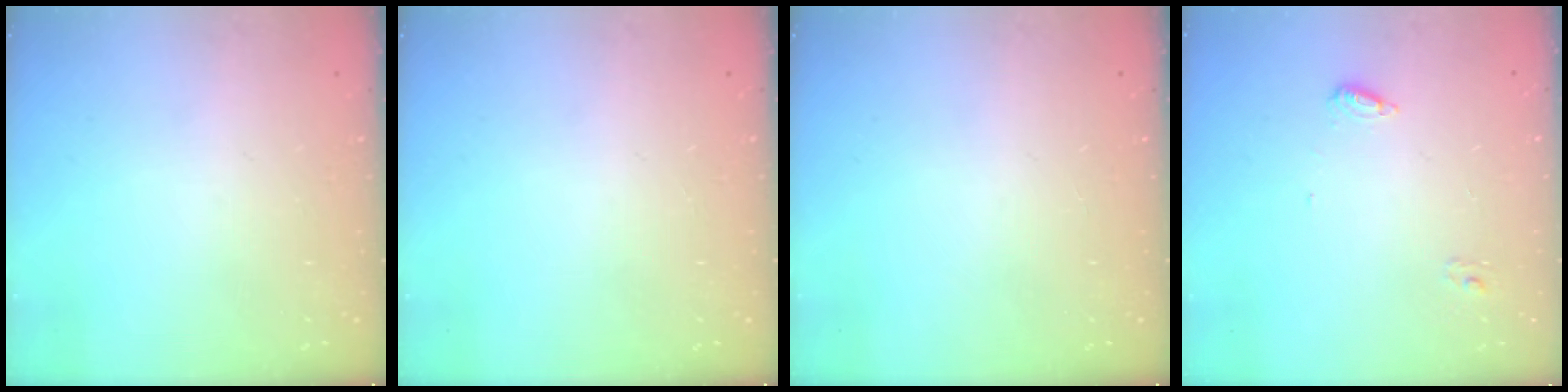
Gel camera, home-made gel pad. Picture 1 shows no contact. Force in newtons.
{"total": 0.0}
{"total": 0.0}
{"total": 4.5, "press": 4.5, "slide": 0.3}